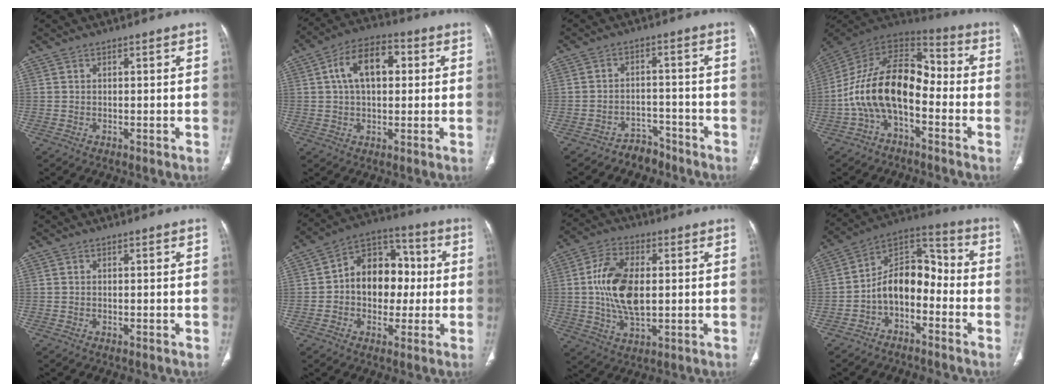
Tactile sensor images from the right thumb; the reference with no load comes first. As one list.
[{"total": 11.1, "force": [2.4, 6.6, 8.7], "torque": [-0.140, 0.023, 0.034]}, {"total": 4.9, "force": [-4.0, 2.8, 0.1], "torque": [0.009, 0.044, -0.061]}, {"total": 17.3, "force": [-4.0, 9.6, 13.8], "torque": [-0.237, 0.073, -0.081]}, {"total": 0.0}, {"total": 12.7, "force": [0.2, 9.4, 8.5], "torque": [-0.079, 0.031, -0.004]}, {"total": 13.0, "force": [0.8, 7.3, 10.7], "torque": [-0.202, 0.002, 0.019]}, {"total": 11.8, "force": [-3.6, 7.5, 8.3], "torque": [-0.110, 0.075, -0.075]}]